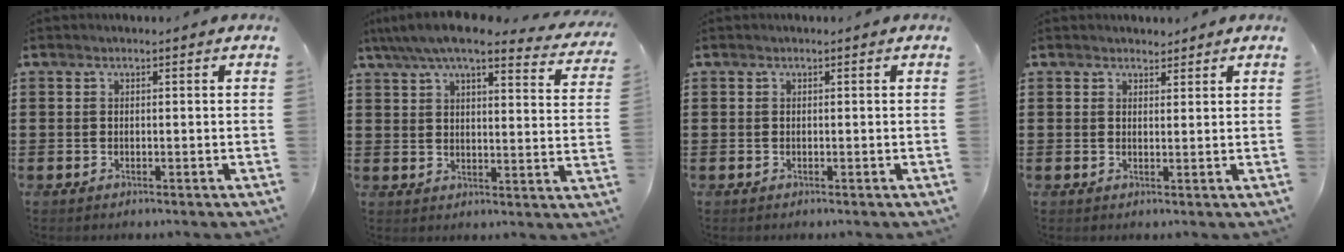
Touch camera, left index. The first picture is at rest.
{"total": 7.5, "force": [6.3, 0.8, 4.0], "torque": [-0.091, -0.027, 0.109]}
{"total": 0.0}
{"total": 1.6, "force": [1.5, 0.5, -0.1], "torque": [0.006, 0.000, 0.028]}